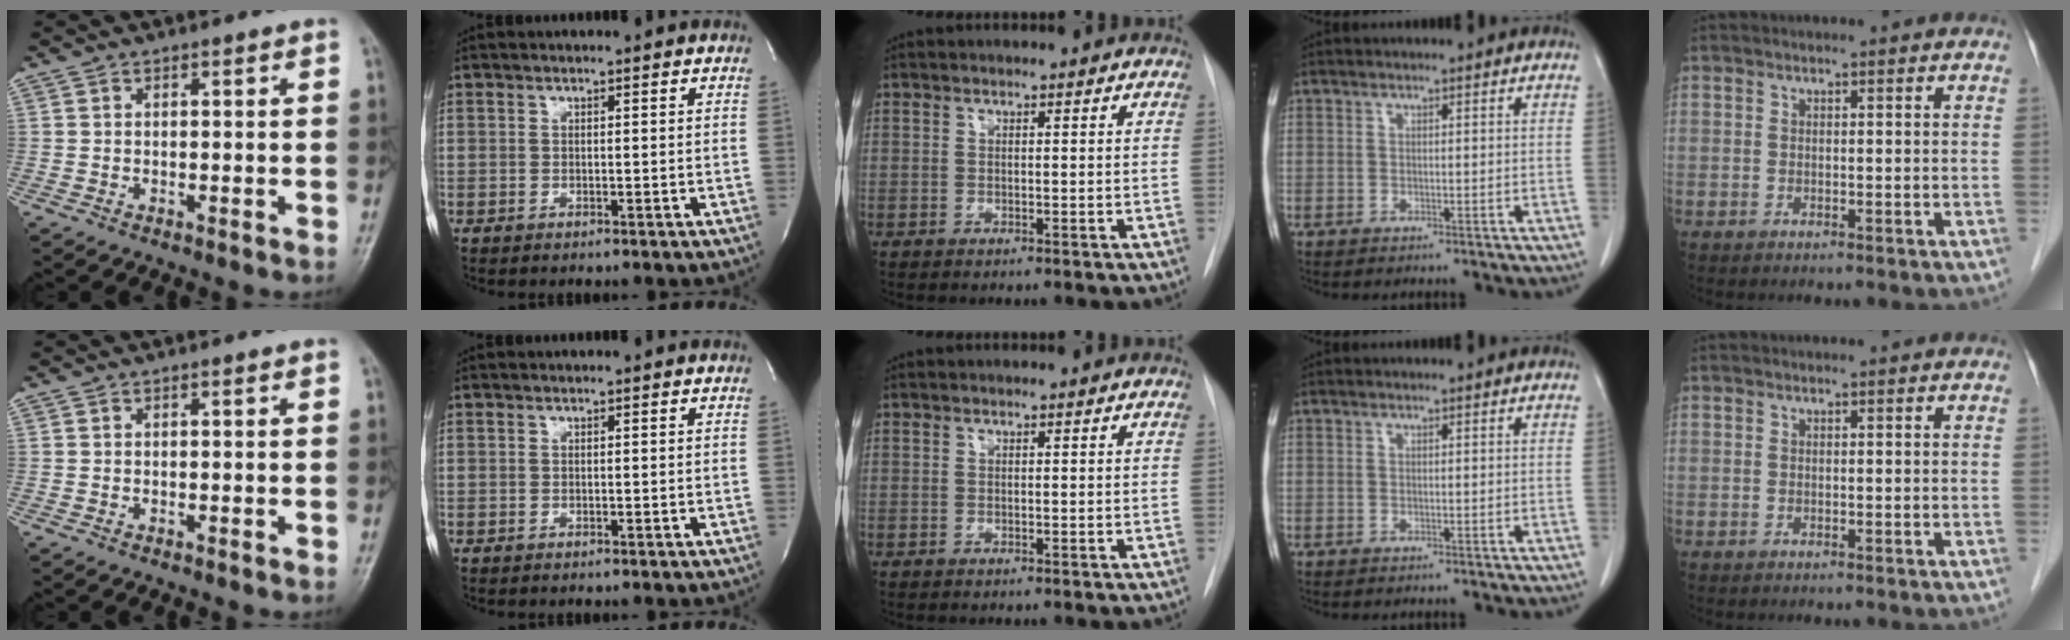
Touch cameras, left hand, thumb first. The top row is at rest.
{}